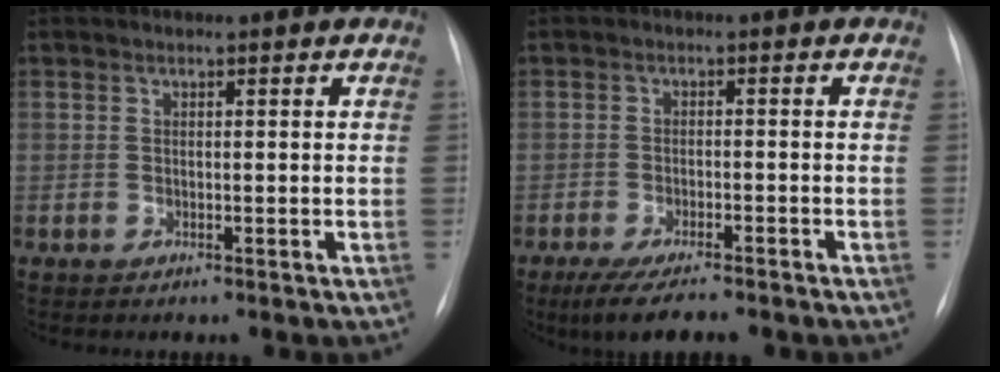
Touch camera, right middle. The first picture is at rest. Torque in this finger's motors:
{"motor_torque": [0.67, -0.64, 0.21, 0.06]}